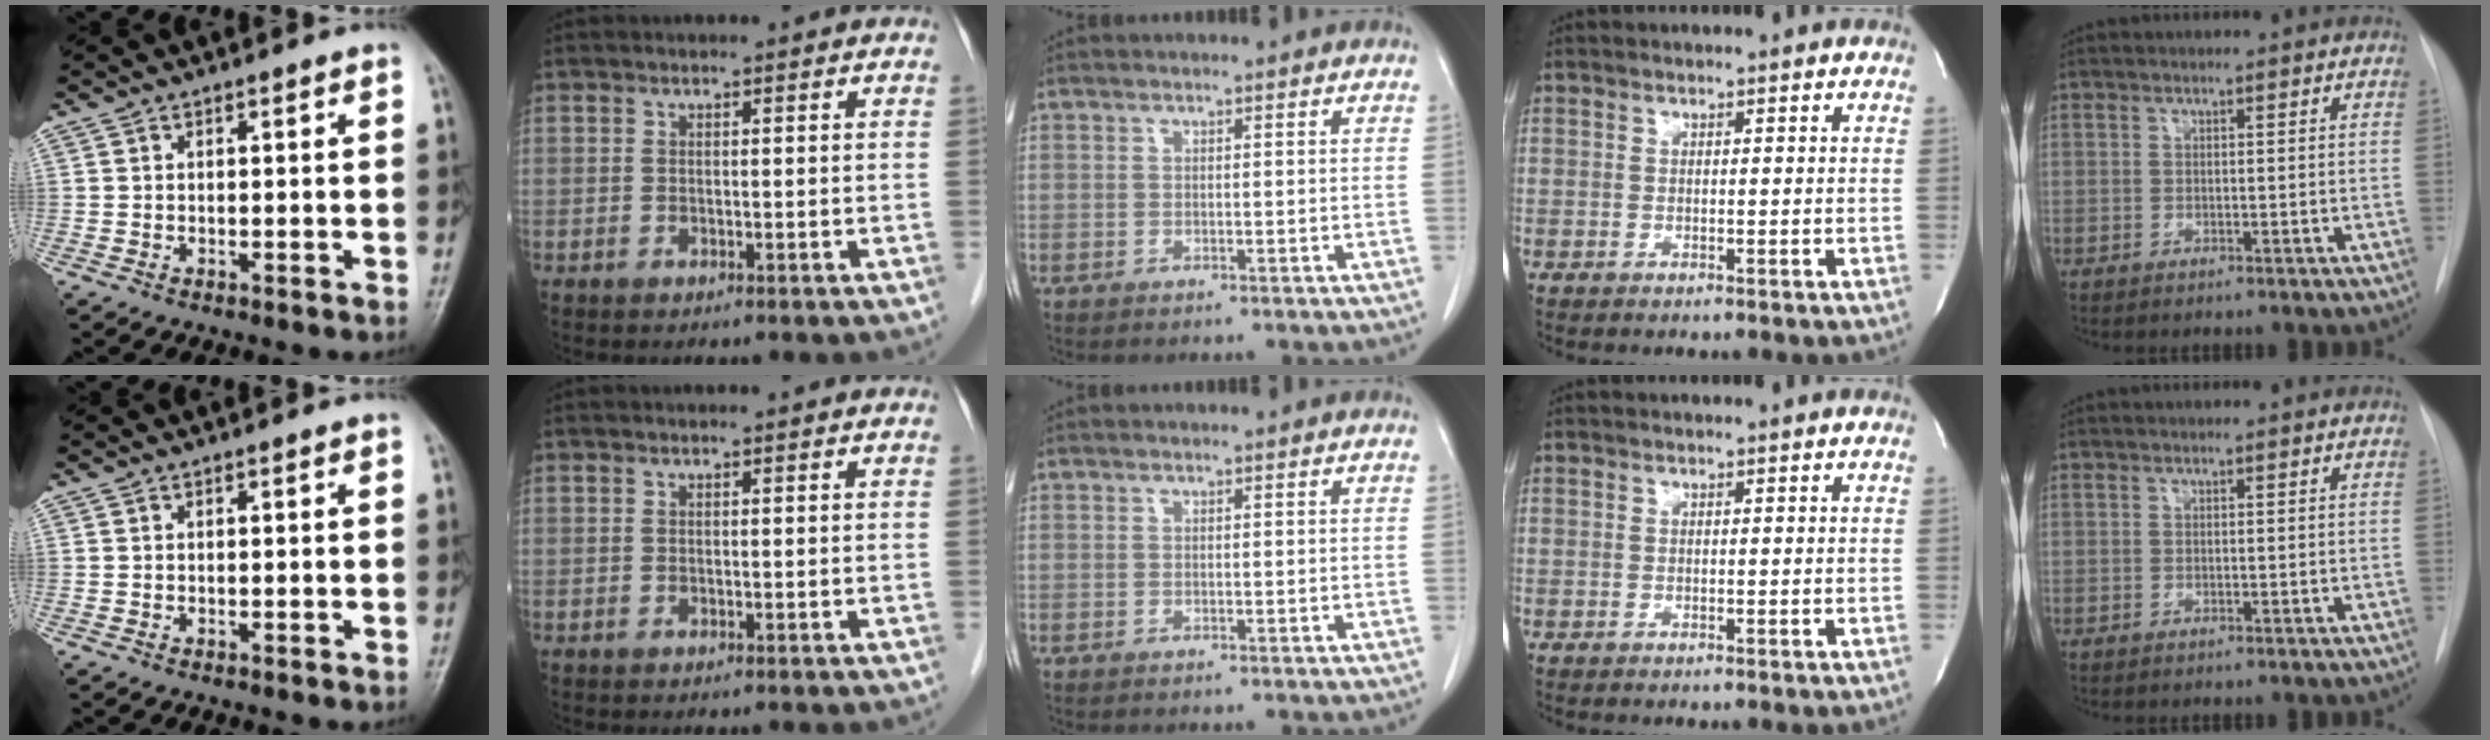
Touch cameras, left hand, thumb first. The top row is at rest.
{}